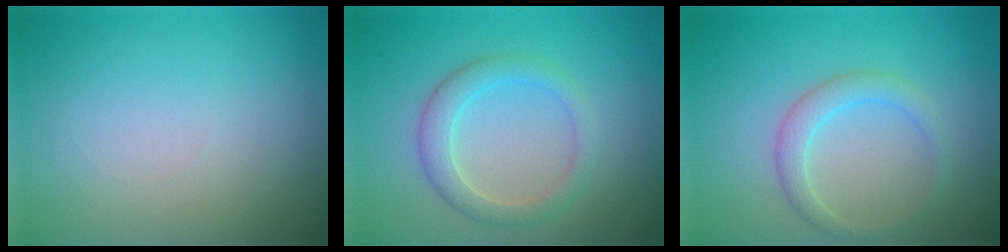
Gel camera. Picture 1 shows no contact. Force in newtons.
{"total": 2.7, "press": 2.7, "slide": 0.1}
{"total": 2.2, "press": 2.2, "slide": 0.1}